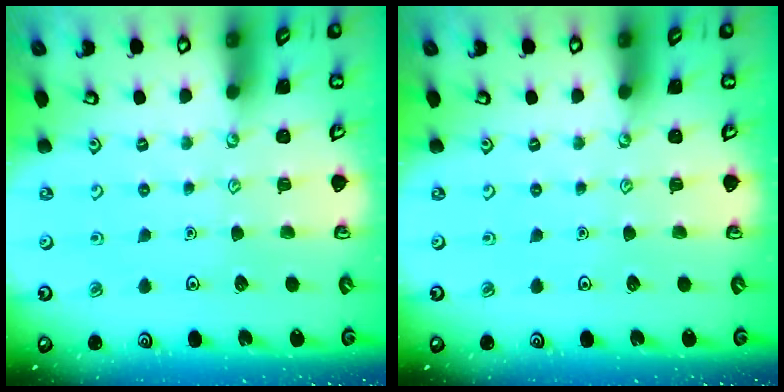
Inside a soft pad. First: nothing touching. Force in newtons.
{"total": 0.0}